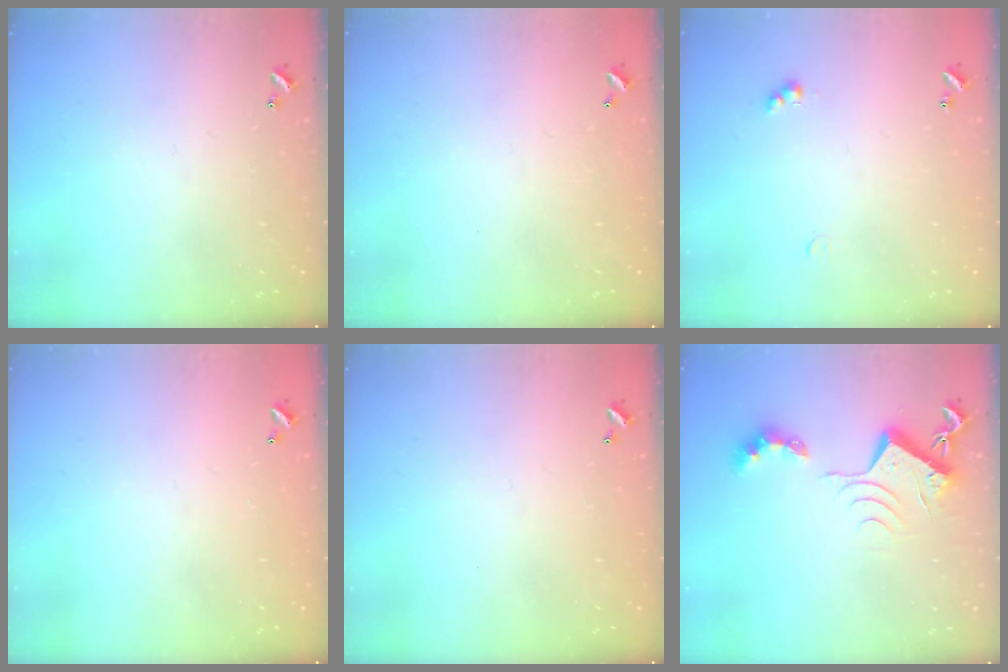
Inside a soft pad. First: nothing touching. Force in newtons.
{"total": 2.9, "press": 2.9, "slide": 0.1}
{"total": 1.8, "press": 1.8, "slide": 0.4}
{"total": 2.8, "press": 2.8, "slide": 0.1}
{"total": 2.9, "press": 2.9, "slide": 0.1}
{"total": 8.8, "press": 8.8, "slide": 1.0}